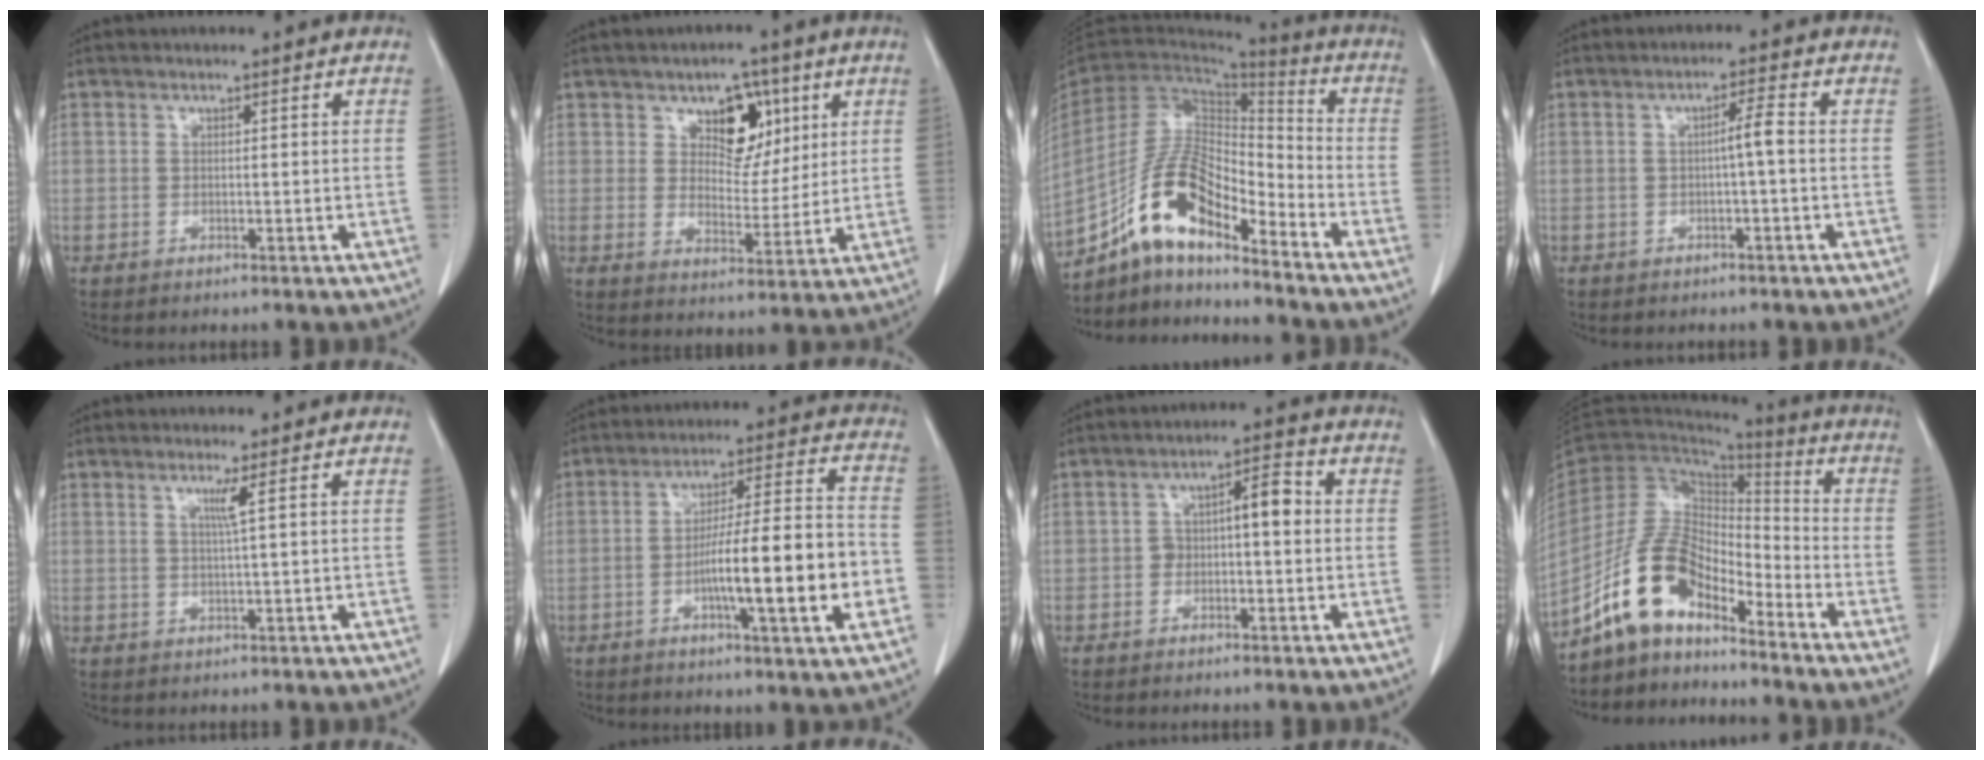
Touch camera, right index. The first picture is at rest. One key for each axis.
{"total": 7.7, "fx": 3.7, "fy": 4.8, "fz": 4.9, "tx": -0.065, "ty": 0.008, "tz": 0.062}
{"total": 12.8, "fx": -9.4, "fy": 3.7, "fz": 7.8, "tx": -0.154, "ty": 0.027, "tz": -0.170}
{"total": 2.5, "fx": -0.4, "fy": -0.2, "fz": 2.5, "tx": -0.042, "ty": 0.004, "tz": -0.005}
{"total": 1.9, "fx": 0.8, "fy": -0.8, "fz": 1.6, "tx": -0.034, "ty": -0.006, "tz": 0.017}
{"total": 15.5, "fx": -4.1, "fy": 0.6, "fz": 15.0, "tx": -0.243, "ty": 0.007, "tz": -0.062}
{"total": 4.8, "fx": -0.1, "fy": 1.7, "fz": 4.4, "tx": -0.070, "ty": 0.033, "tz": 0.000}
{"total": 10.4, "fx": -8.1, "fy": 4.3, "fz": 5.0, "tx": -0.107, "ty": 0.035, "tz": -0.153}